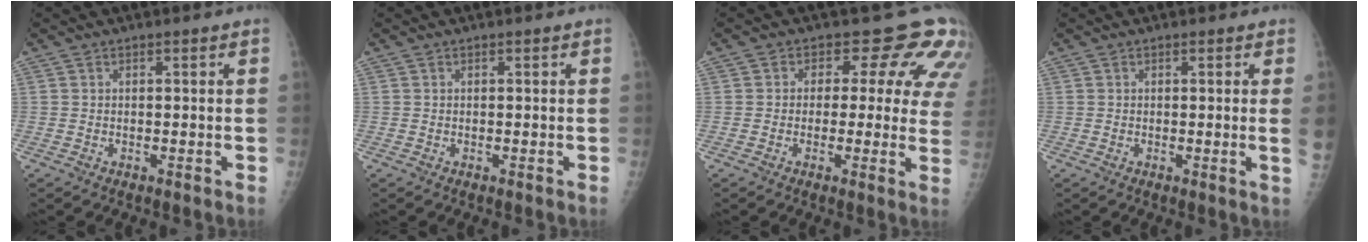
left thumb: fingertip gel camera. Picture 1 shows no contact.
{"total": 0.0}
{"total": 11.9, "force": [6.1, 7.0, 7.4], "torque": [-0.033, -0.019, 0.044]}
{"total": 2.4, "force": [0.3, -0.8, 2.3], "torque": [-0.038, -0.006, 0.001]}